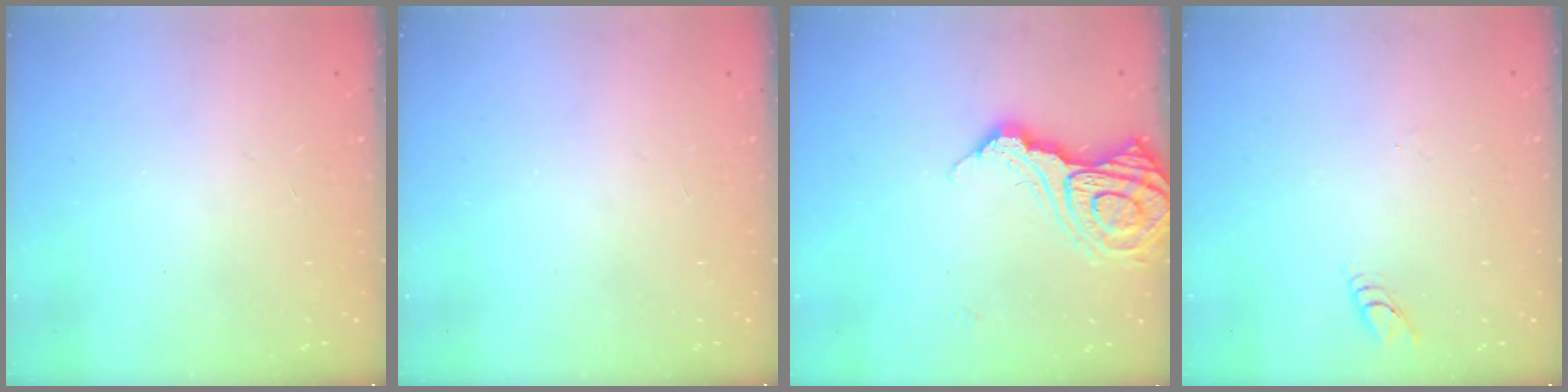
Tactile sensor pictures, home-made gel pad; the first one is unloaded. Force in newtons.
{"total": 0.0}
{"total": 15.9, "press": 15.8, "slide": 1.9}
{"total": 2.7, "press": 2.7, "slide": 0.3}